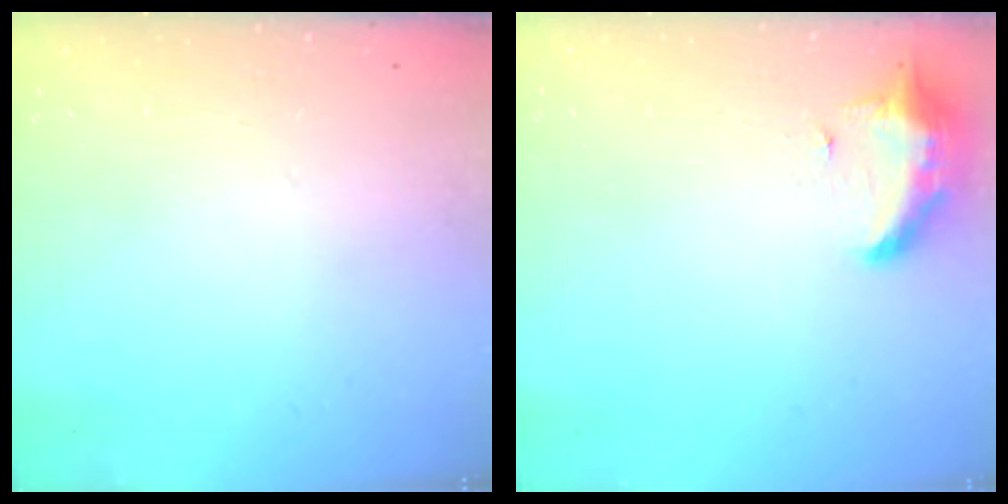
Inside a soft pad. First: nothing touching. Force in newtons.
{"total": 12.2, "press": 9.7, "slide": 7.4}